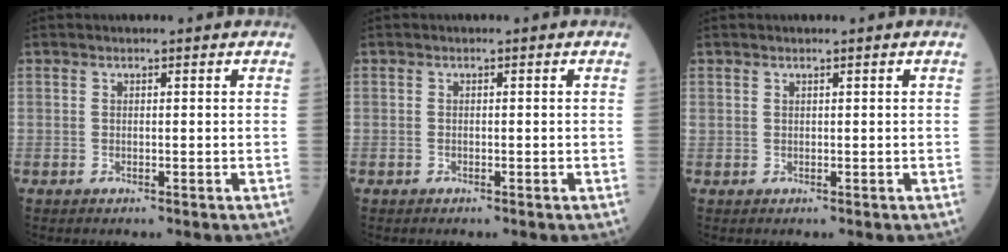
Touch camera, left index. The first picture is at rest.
{"total": 0.0}
{"total": 0.0}